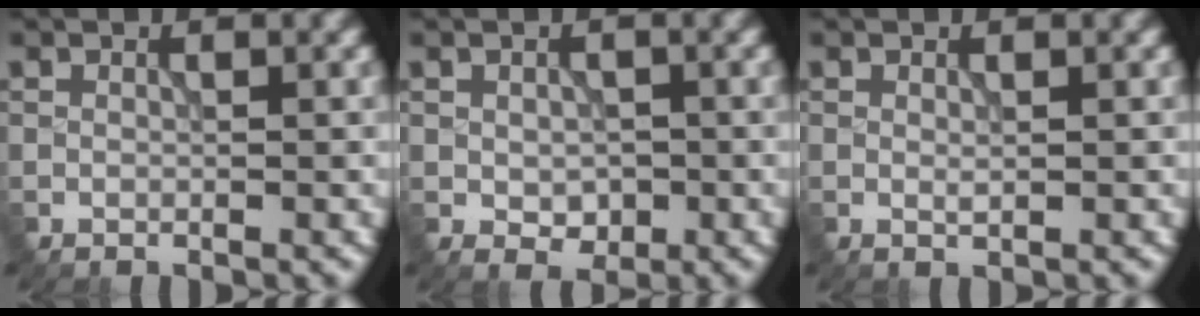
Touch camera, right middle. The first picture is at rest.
{"total": 2.3, "force": [-0.6, 1.6, 1.6], "torque": [-0.023, -0.006, -0.006]}
{"total": 0.6, "force": [0.1, 0.2, 0.6], "torque": [-0.011, -0.002, 0.002]}